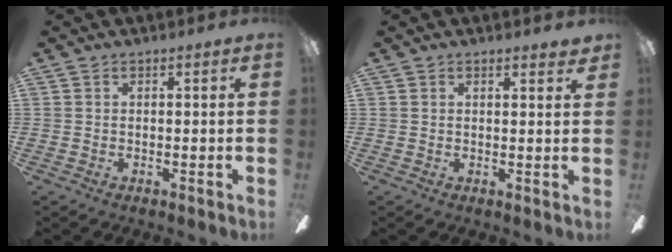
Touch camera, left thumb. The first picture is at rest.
{"total": 1.6, "force": [1.4, 0.2, 0.8], "torque": [-0.001, -0.009, 0.022]}